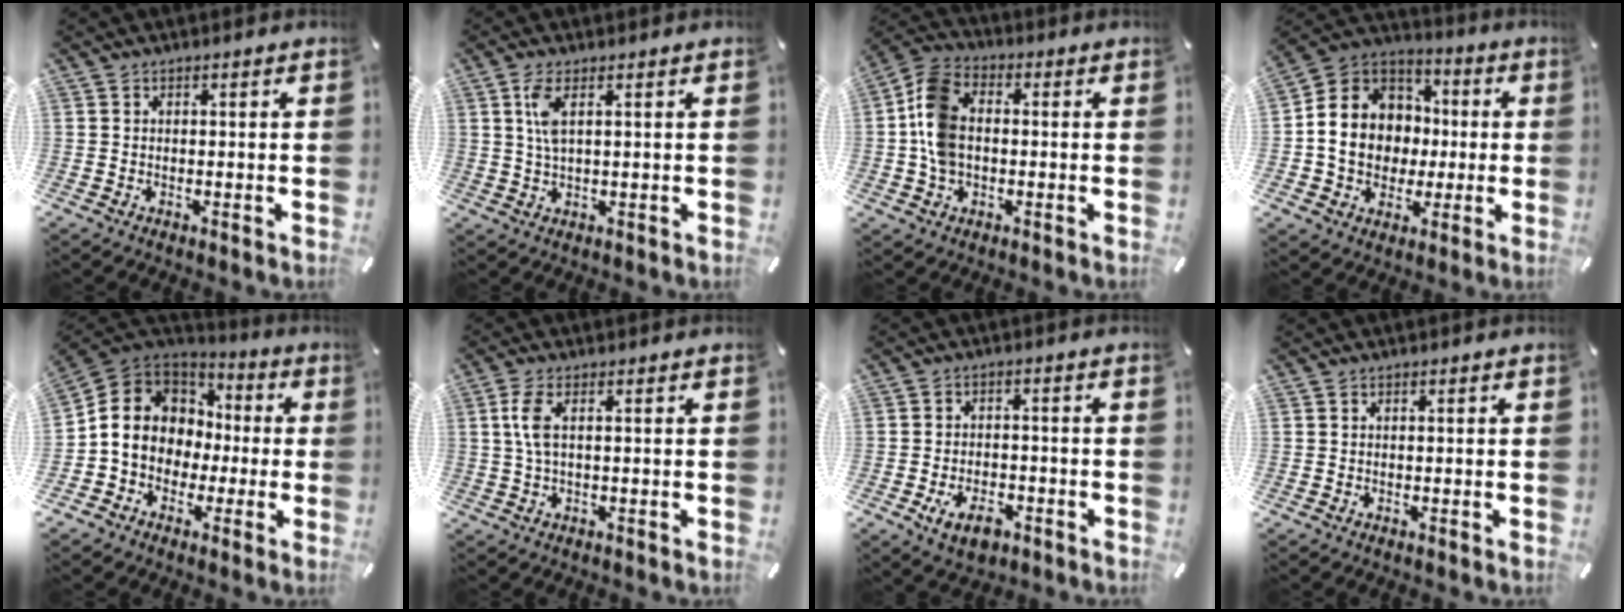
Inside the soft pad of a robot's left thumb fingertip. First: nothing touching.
{"total": 4.7, "force": [1.5, 1.4, 4.2], "torque": [-0.096, 0.001, 0.022]}
{"total": 10.1, "force": [-0.5, 7.4, 6.8], "torque": [-0.155, 0.016, -0.007]}
{"total": 14.3, "force": [-2.1, 13.0, 5.7], "torque": [-0.124, 0.018, -0.032]}
{"total": 12.4, "force": [-1.3, 11.4, 4.7], "torque": [-0.113, 0.010, -0.019]}
{"total": 4.4, "force": [0.7, 1.2, 4.2], "torque": [-0.097, -0.004, 0.007]}
{"total": 6.6, "force": [-3.4, 3.9, 4.1], "torque": [-0.071, 0.012, -0.062]}
{"total": 0.0}